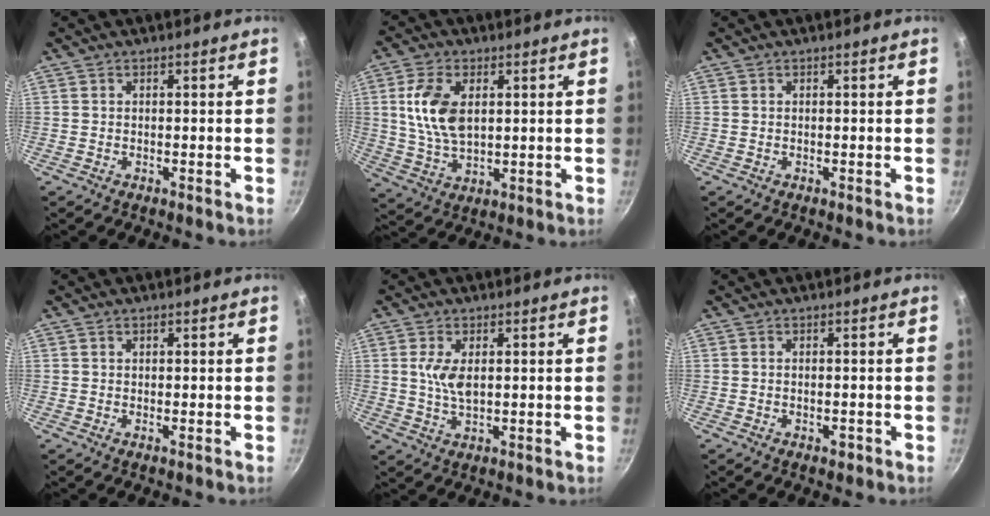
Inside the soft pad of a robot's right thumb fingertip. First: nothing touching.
{"total": 10.9, "force": [2.4, 6.3, 8.5], "torque": [-0.158, -0.010, 0.048]}
{"total": 0.0}
{"total": 1.0, "force": [0.5, 0.6, 0.7], "torque": [-0.007, 0.000, 0.006]}
{"total": 5.4, "force": [1.0, 2.6, 4.6], "torque": [-0.087, -0.005, 0.023]}
{"total": 1.6, "force": [-0.6, 0.9, 1.2], "torque": [-0.018, 0.001, -0.010]}